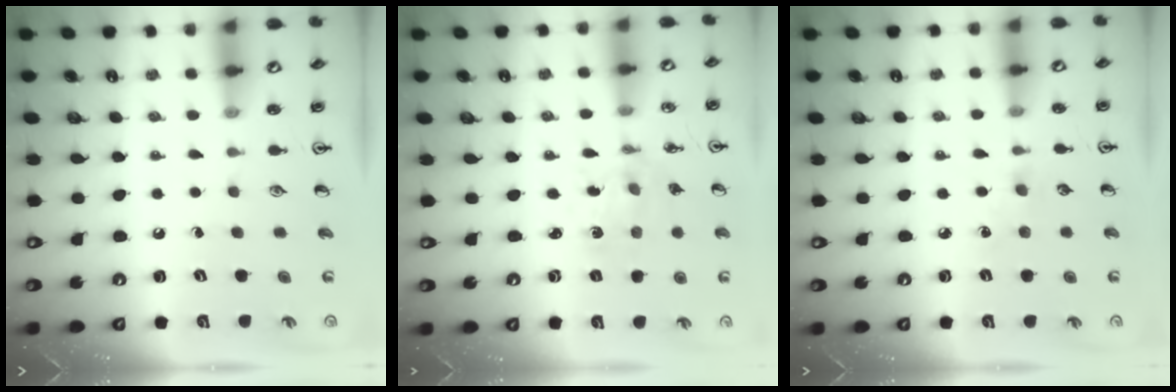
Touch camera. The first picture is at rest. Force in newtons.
{"total": 2.0, "press": 2.0, "slide": 0.3}
{"total": 3.0, "press": 2.9, "slide": 0.4}